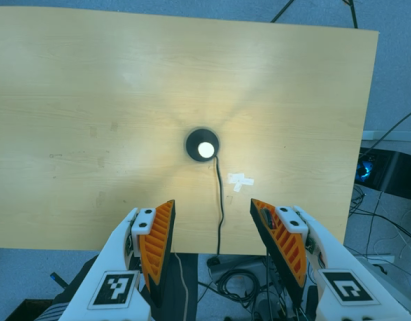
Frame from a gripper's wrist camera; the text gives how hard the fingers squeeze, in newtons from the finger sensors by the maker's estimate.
{"total": 0.0}